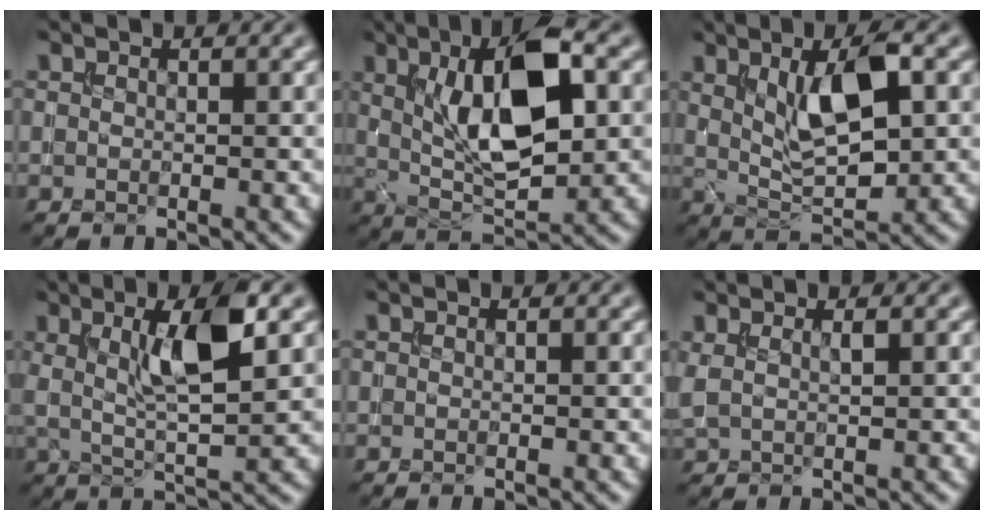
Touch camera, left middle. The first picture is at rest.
{"total": 10.1, "force": [2.3, 3.9, 9.1], "torque": [-0.153, 0.006, 0.036]}
{"total": 6.5, "force": [1.8, 2.3, 5.8], "torque": [-0.104, 0.000, 0.033]}
{"total": 6.3, "force": [1.8, 1.3, 5.9], "torque": [-0.107, -0.001, 0.034]}
{"total": 0.0}
{"total": 1.4, "force": [0.8, 0.4, 1.1], "torque": [-0.023, 0.001, 0.016]}